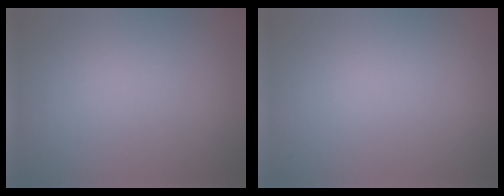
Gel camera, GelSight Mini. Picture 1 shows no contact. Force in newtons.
{"total": 0.0}